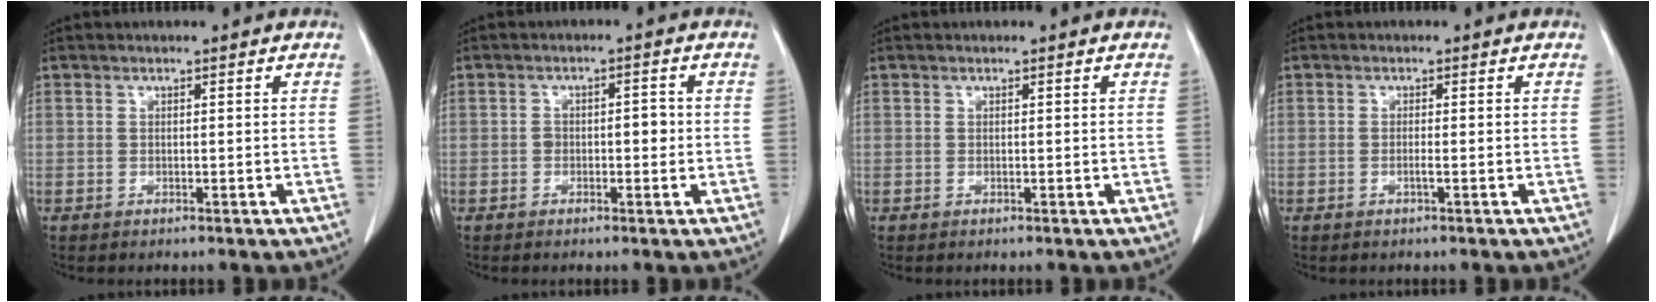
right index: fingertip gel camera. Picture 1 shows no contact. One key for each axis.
{"total": 2.6, "fx": -0.6, "fy": 1.5, "fz": 2.1, "tx": -0.028, "ty": 0.010, "tz": -0.007}
{"total": 0.0}
{"total": 0.8, "fx": -0.4, "fy": -0.2, "fz": 0.7, "tx": -0.012, "ty": 0.001, "tz": -0.008}